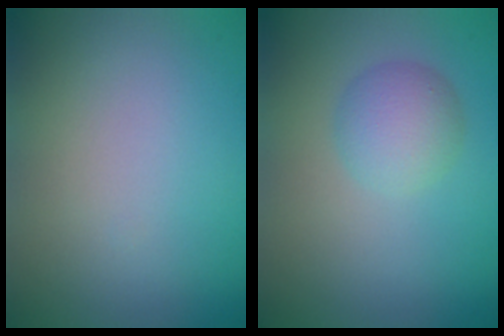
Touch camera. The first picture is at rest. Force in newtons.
{"total": 2.9, "press": 2.9, "slide": 0.1}